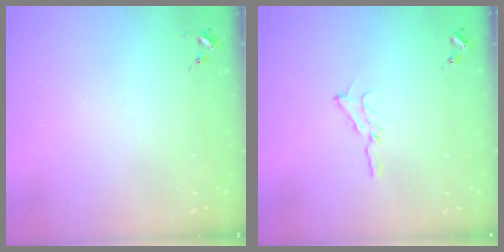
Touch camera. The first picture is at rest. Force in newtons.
{"total": 5.3, "press": 5.2, "slide": 0.5}